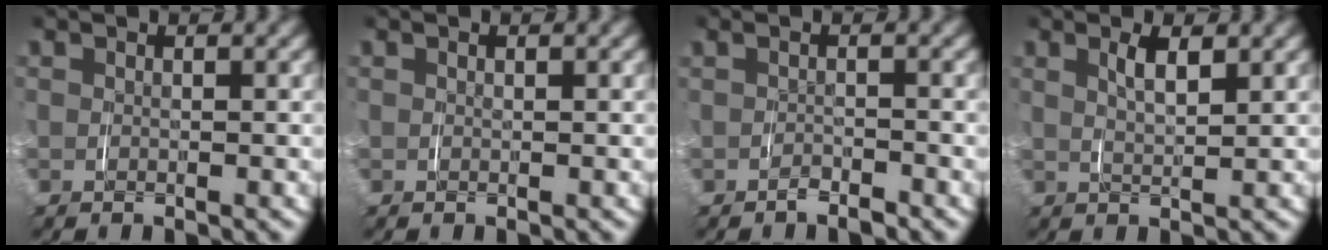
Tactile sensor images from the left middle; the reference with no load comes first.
{"total": 0.0}
{"total": 1.1, "force": [-0.9, 0.1, 0.6], "torque": [-0.009, 0.005, -0.018]}
{"total": 2.2, "force": [1.0, 0.6, 1.9], "torque": [-0.037, -0.004, 0.021]}